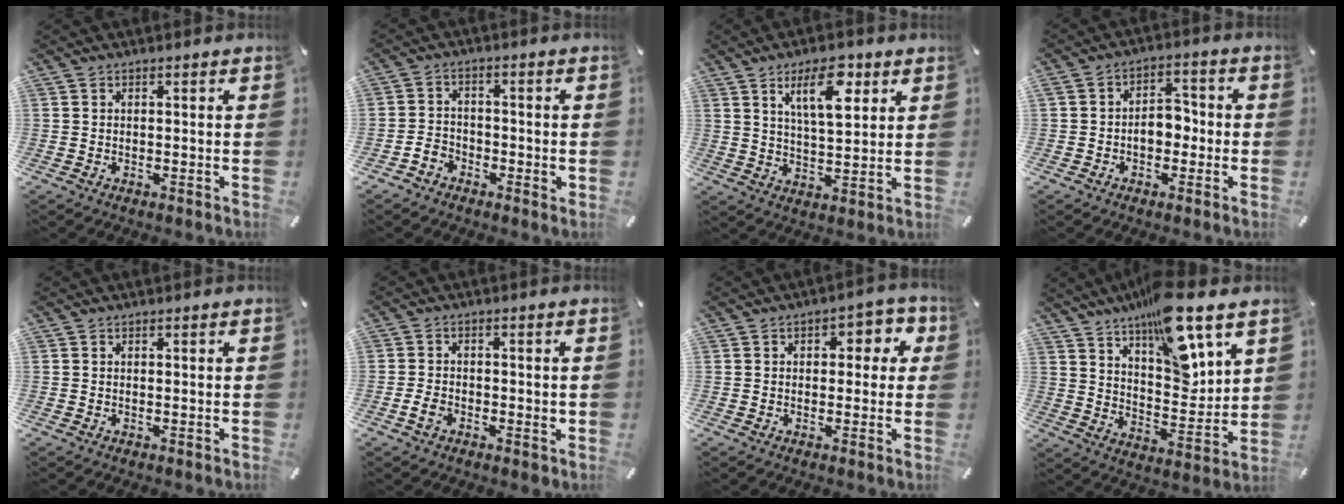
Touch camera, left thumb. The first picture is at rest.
{"total": 4.2, "force": [-2.6, 3.0, 1.4], "torque": [-0.020, 0.016, -0.047]}
{"total": 11.4, "force": [5.9, 4.9, 8.4], "torque": [-0.130, -0.013, 0.097]}
{"total": 6.2, "force": [-1.5, 4.5, 3.9], "torque": [-0.062, 0.015, -0.029]}
{"total": 0.0}
{"total": 3.9, "force": [-1.3, 2.5, 2.7], "torque": [-0.050, 0.007, -0.023]}
{"total": 5.8, "force": [1.0, 3.8, 4.3], "torque": [-0.041, -0.002, 0.005]}
{"total": 16.4, "force": [11.6, 5.7, 10.1], "torque": [-0.157, -0.073, 0.195]}